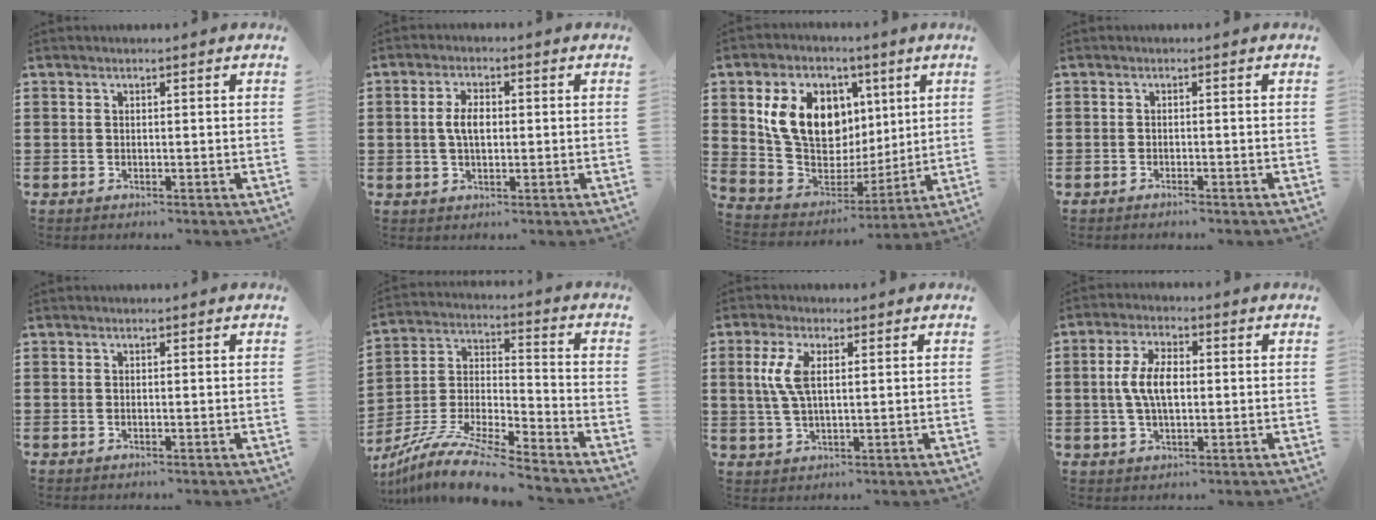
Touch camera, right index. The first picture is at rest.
{"total": 3.9, "force": [0.1, 2.0, 3.3], "torque": [-0.072, 0.004, -0.003]}
{"total": 13.2, "force": [4.8, 9.8, 7.3], "torque": [-0.170, 0.000, 0.094]}
{"total": 0.8, "force": [-0.7, 0.0, 0.3], "torque": [-0.009, -0.006, -0.013]}
{"total": 0.0}
{"total": 10.8, "force": [-10.0, 0.6, 4.2], "torque": [-0.089, 0.010, -0.204]}
{"total": 5.6, "force": [1.3, 2.3, 4.9], "torque": [-0.118, 0.003, 0.017]}
{"total": 6.4, "force": [0.1, 3.0, 5.7], "torque": [-0.129, 0.003, -0.007]}